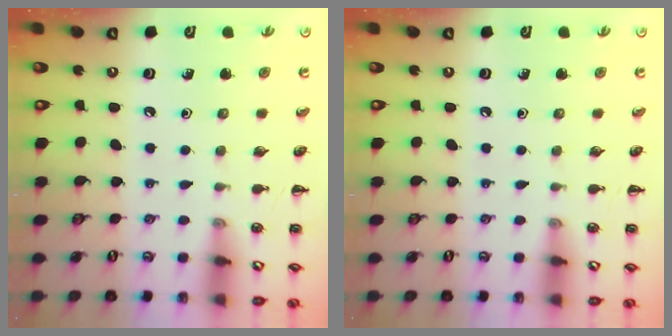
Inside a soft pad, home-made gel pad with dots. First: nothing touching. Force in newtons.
{"total": 0.0}